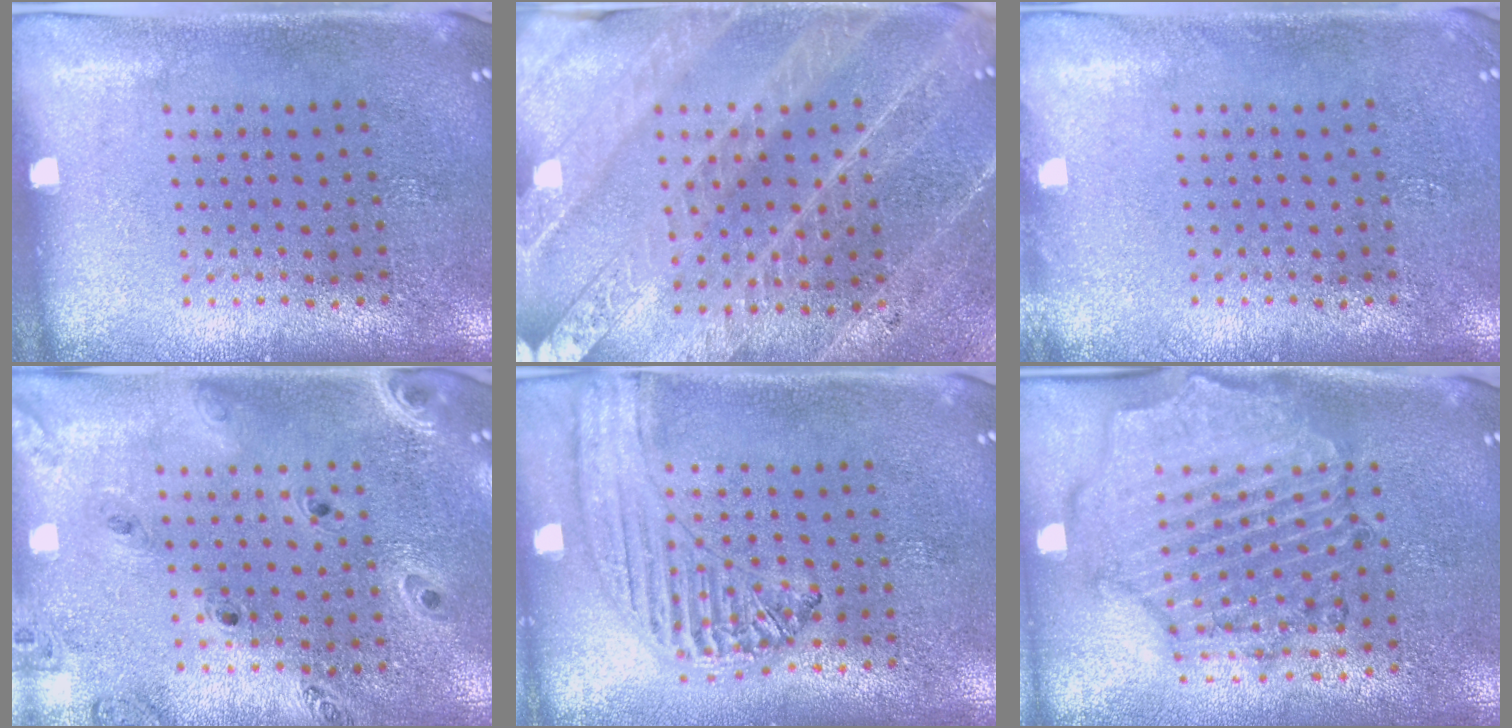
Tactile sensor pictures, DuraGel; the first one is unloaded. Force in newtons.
{"total": 3.7, "press": 3.5, "slide": 1.4}
{"total": 0.7, "press": 0.7, "slide": 0.1}
{"total": 1.3, "press": 1.3, "slide": 0.1}
{"total": 1.2, "press": 1.2, "slide": 0.1}
{"total": 1.6, "press": 1.6, "slide": 0.3}